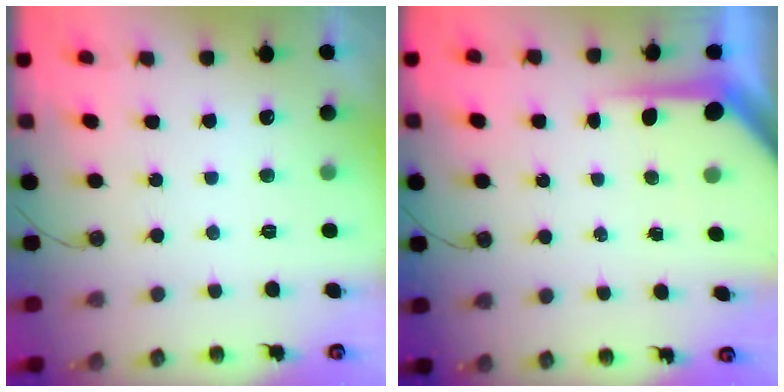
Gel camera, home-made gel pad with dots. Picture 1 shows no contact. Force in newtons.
{"total": 6.1, "press": 6.1, "slide": 0.6}